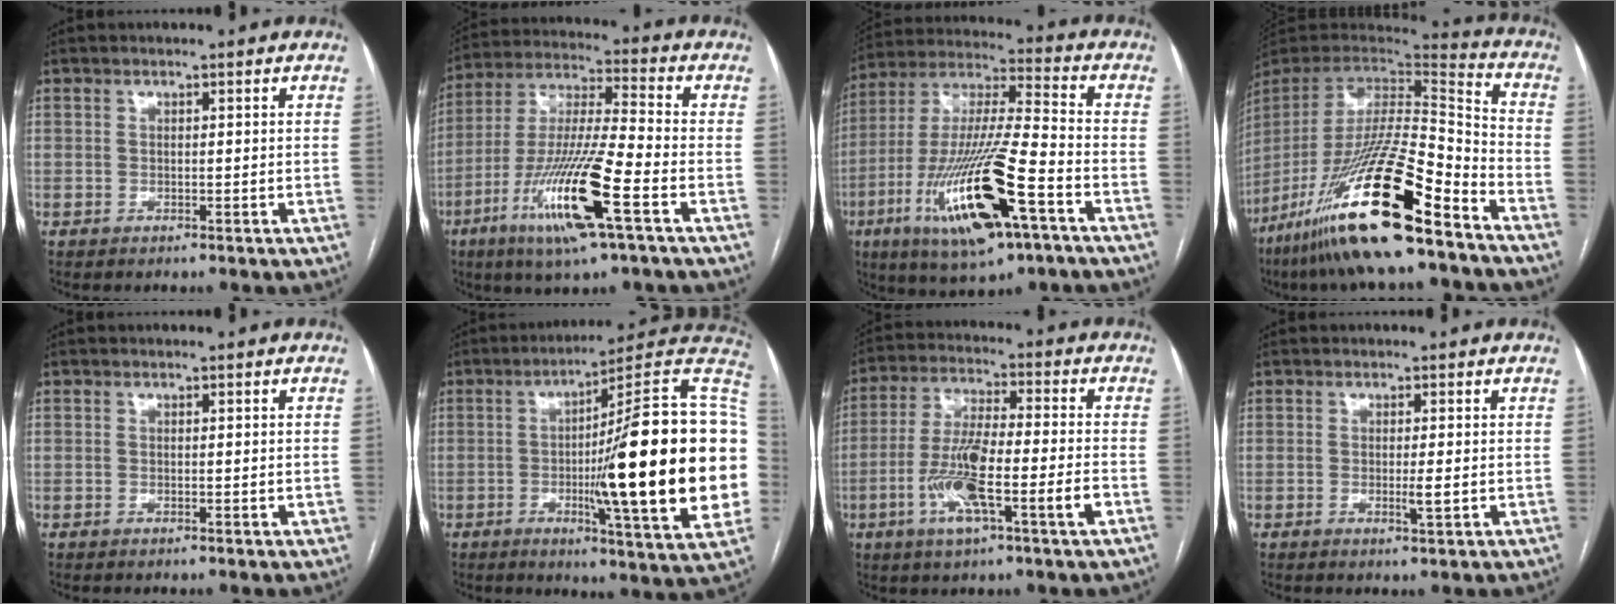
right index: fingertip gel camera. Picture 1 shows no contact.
{"total": 16.7, "force": [-7.1, 0.8, 15.1], "torque": [-0.306, -0.020, -0.132]}
{"total": 21.5, "force": [-9.2, 3.2, 19.2], "torque": [-0.398, -0.032, -0.159]}
{"total": 26.7, "force": [-17.0, 2.9, 20.4], "torque": [-0.385, -0.049, -0.309]}
{"total": 0.9, "force": [0.0, 0.4, 0.8], "torque": [-0.017, 0.006, 0.007]}
{"total": 28.6, "force": [-1.8, 1.8, 28.5], "torque": [-0.313, 0.012, -0.037]}
{"total": 12.6, "force": [-4.2, 1.1, 11.8], "torque": [-0.229, 0.001, -0.076]}
{"total": 1.9, "force": [-0.3, 0.2, 1.9], "torque": [-0.032, -0.004, -0.003]}